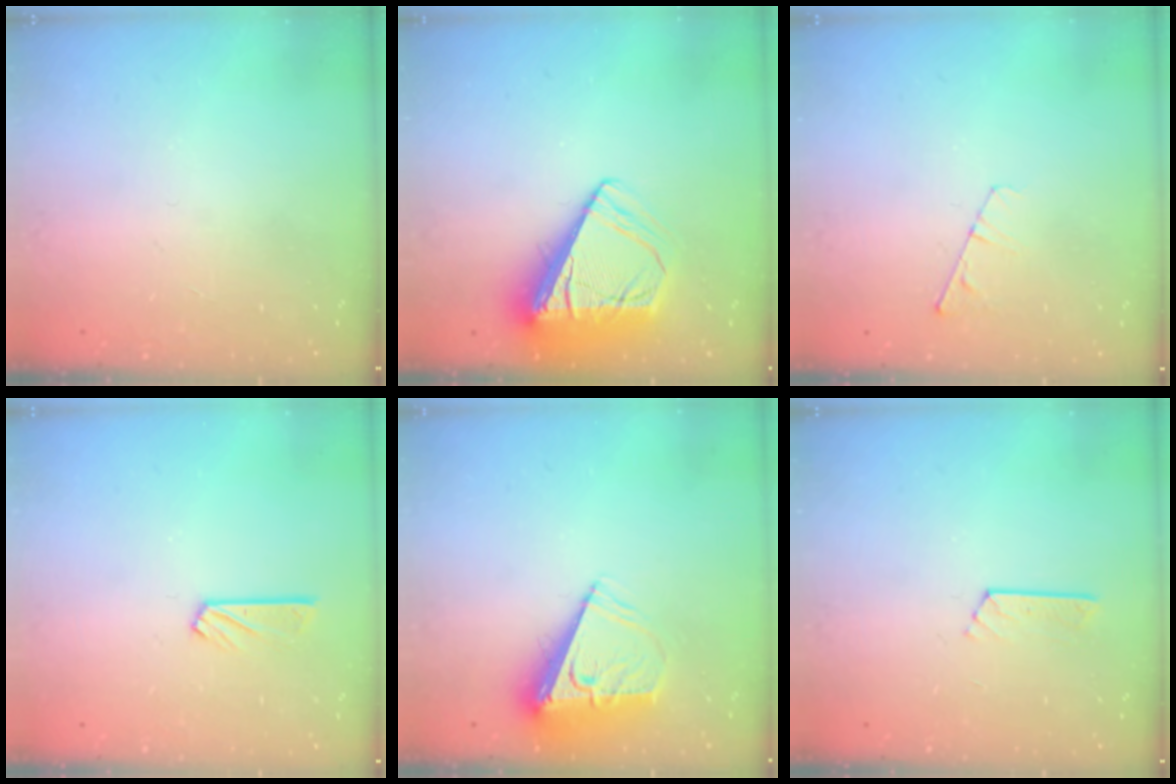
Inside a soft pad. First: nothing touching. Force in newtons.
{"total": 11.7, "press": 11.6, "slide": 1.5}
{"total": 3.5, "press": 3.5, "slide": 0.3}
{"total": 6.4, "press": 6.4, "slide": 0.5}
{"total": 8.2, "press": 8.2, "slide": 1.0}
{"total": 3.4, "press": 3.3, "slide": 0.4}